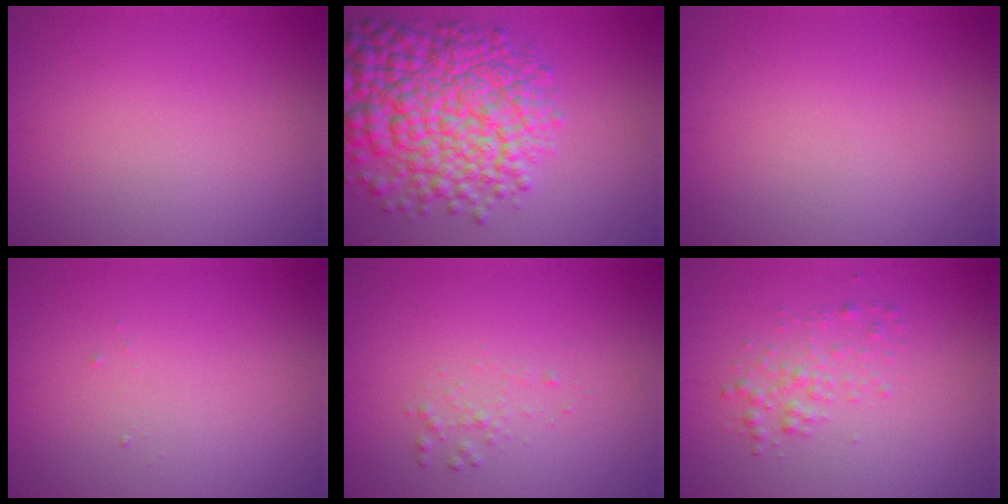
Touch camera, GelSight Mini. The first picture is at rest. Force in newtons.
{"total": 10.8, "press": 10.8, "slide": 0.3}
{"total": 0.0}
{"total": 0.0}
{"total": 0.9, "press": 0.9, "slide": 0.0}
{"total": 1.8, "press": 1.8, "slide": 0.0}